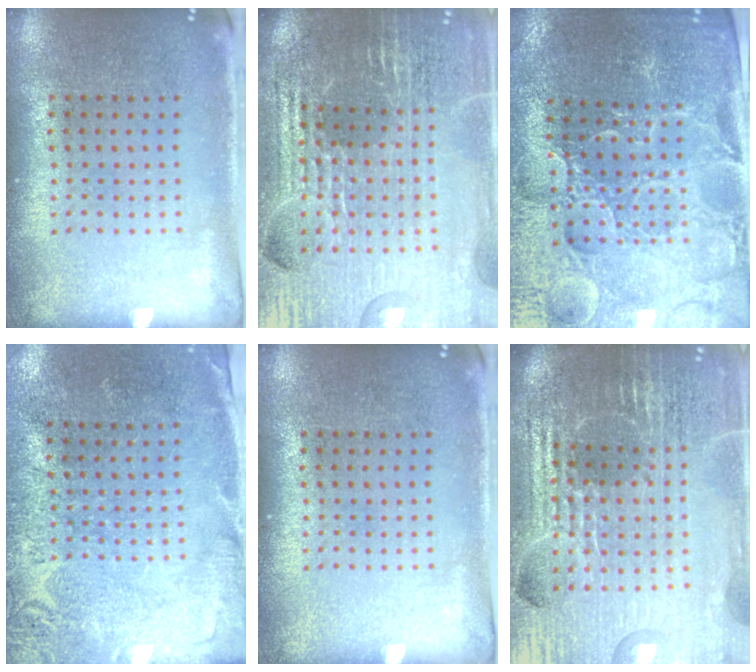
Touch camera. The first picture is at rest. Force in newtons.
{"total": 5.2, "press": 4.8, "slide": 2.0}
{"total": 3.5, "press": 3.4, "slide": 0.6}
{"total": 2.8, "press": 2.6, "slide": 0.9}
{"total": 0.0}
{"total": 6.5, "press": 5.7, "slide": 3.1}